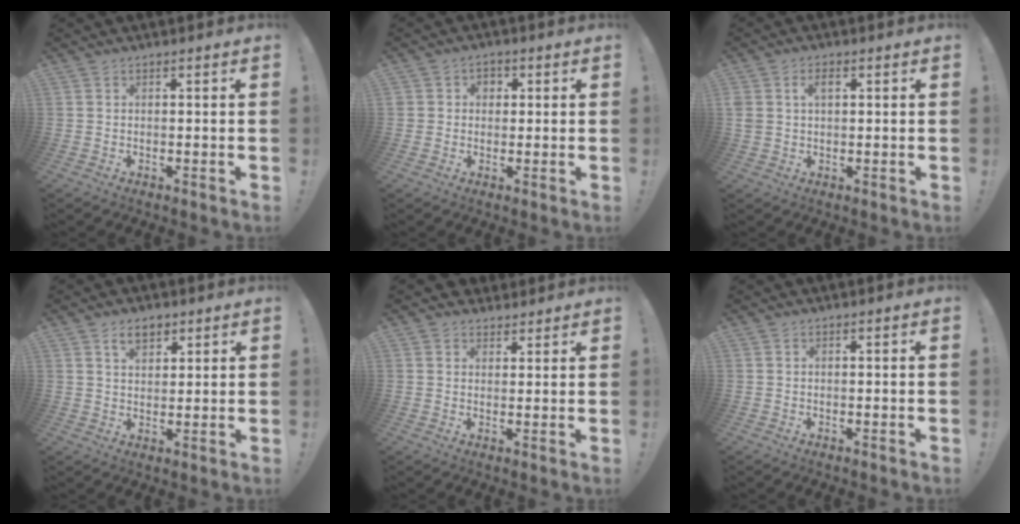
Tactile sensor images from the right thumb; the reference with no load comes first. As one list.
[{"total": 3.4, "force": [0.3, 3.3, 0.9], "torque": [-0.016, 0.005, 0.005]}, {"total": 3.7, "force": [1.1, 2.4, 2.6], "torque": [-0.060, 0.007, 0.016]}, {"total": 5.4, "force": [3.2, 3.2, 2.9], "torque": [-0.039, -0.008, 0.057]}, {"total": 3.8, "force": [2.9, 2.4, 0.3], "torque": [0.007, -0.014, 0.052]}, {"total": 0.0}]